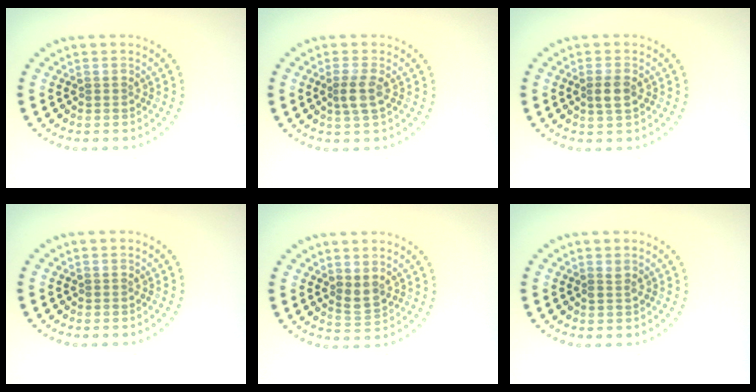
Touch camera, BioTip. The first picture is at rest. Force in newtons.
{"total": 2.0, "press": 1.7, "slide": 1.0}
{"total": 1.9, "press": 1.8, "slide": 0.7}
{"total": 0.0}
{"total": 1.7, "press": 1.5, "slide": 0.8}
{"total": 0.6, "press": 0.4, "slide": 0.4}